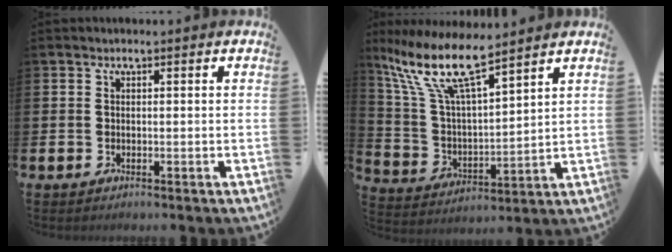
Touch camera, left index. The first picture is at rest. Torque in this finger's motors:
{"motor_torque": [0.40, -0.48, 1.05, 0.21]}